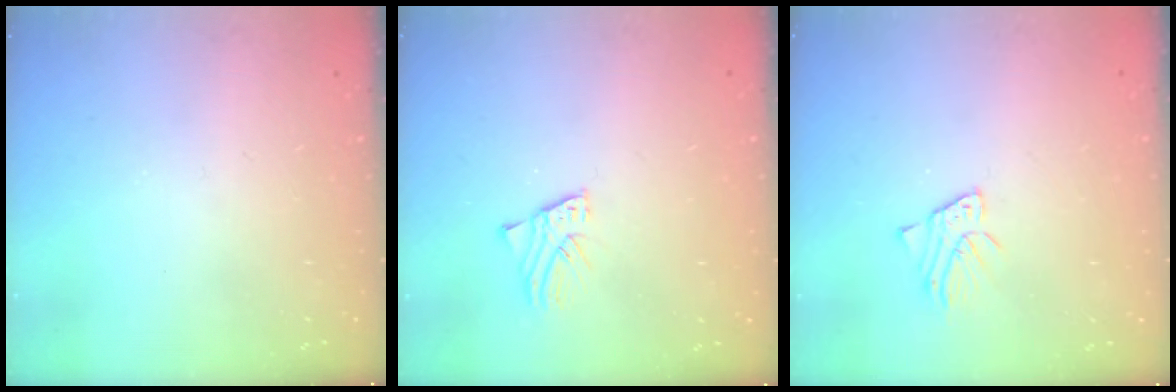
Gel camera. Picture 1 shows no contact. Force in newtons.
{"total": 1.6, "press": 1.6, "slide": 0.2}
{"total": 2.4, "press": 2.4, "slide": 0.2}